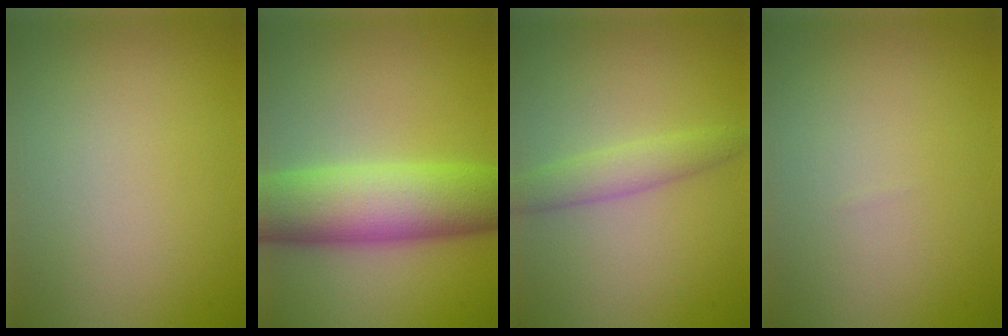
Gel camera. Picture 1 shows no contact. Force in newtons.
{"total": 9.6, "press": 9.6, "slide": 0.3}
{"total": 2.5, "press": 2.5, "slide": 0.1}
{"total": 0.0}